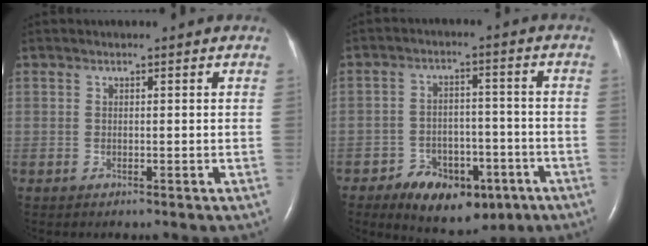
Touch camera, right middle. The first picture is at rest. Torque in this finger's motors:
{"motor_torque": [0.18, -0.38, 0.06, 0.05]}